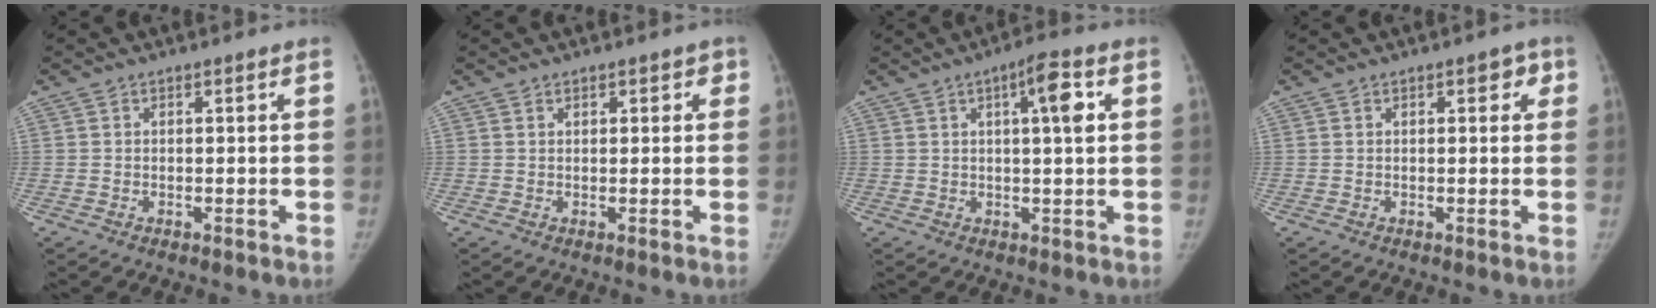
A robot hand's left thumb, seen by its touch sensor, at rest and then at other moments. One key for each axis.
{"total": 1.6, "fx": 0.9, "fy": 1.2, "fz": 0.6, "tx": 0.017, "ty": -0.001, "tz": 0.006}
{"total": 6.4, "fx": 1.7, "fy": 1.2, "fz": 6.0, "tx": -0.091, "ty": 0.006, "tz": 0.023}
{"total": 2.3, "fx": 0.9, "fy": 1.2, "fz": 1.7, "tx": -0.001, "ty": 0.002, "tz": 0.004}